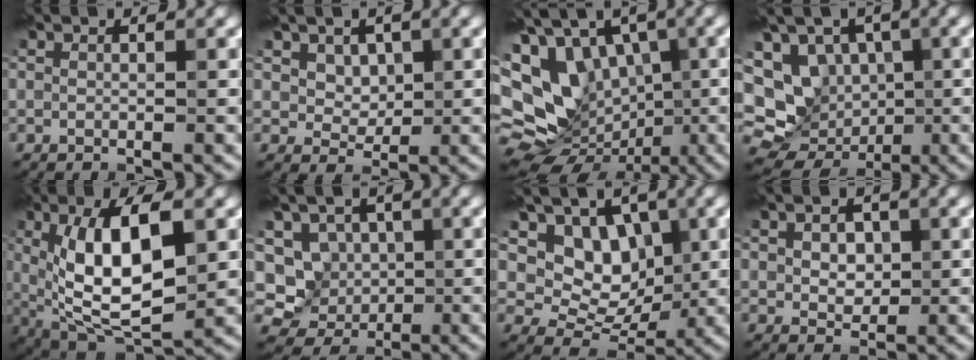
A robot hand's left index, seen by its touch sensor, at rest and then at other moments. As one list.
[{"total": 3.4, "force": [1.7, 2.5, 1.7], "torque": [-0.039, -0.017, 0.046]}, {"total": 18.1, "force": [-0.2, 15.0, 10.2], "torque": [-0.216, 0.029, -0.012]}, {"total": 12.6, "force": [-1.0, 11.0, 6.1], "torque": [-0.108, 0.011, -0.028]}, {"total": 10.5, "force": [1.4, 4.2, 9.5], "torque": [-0.164, -0.001, 0.024]}, {"total": 5.5, "force": [0.3, 5.2, 1.7], "torque": [-0.008, 0.002, -0.014]}, {"total": 6.5, "force": [1.9, 5.1, 3.6], "torque": [-0.047, -0.012, 0.021]}, {"total": 2.7, "force": [0.6, 1.9, 1.8], "torque": [-0.033, -0.001, 0.011]}]